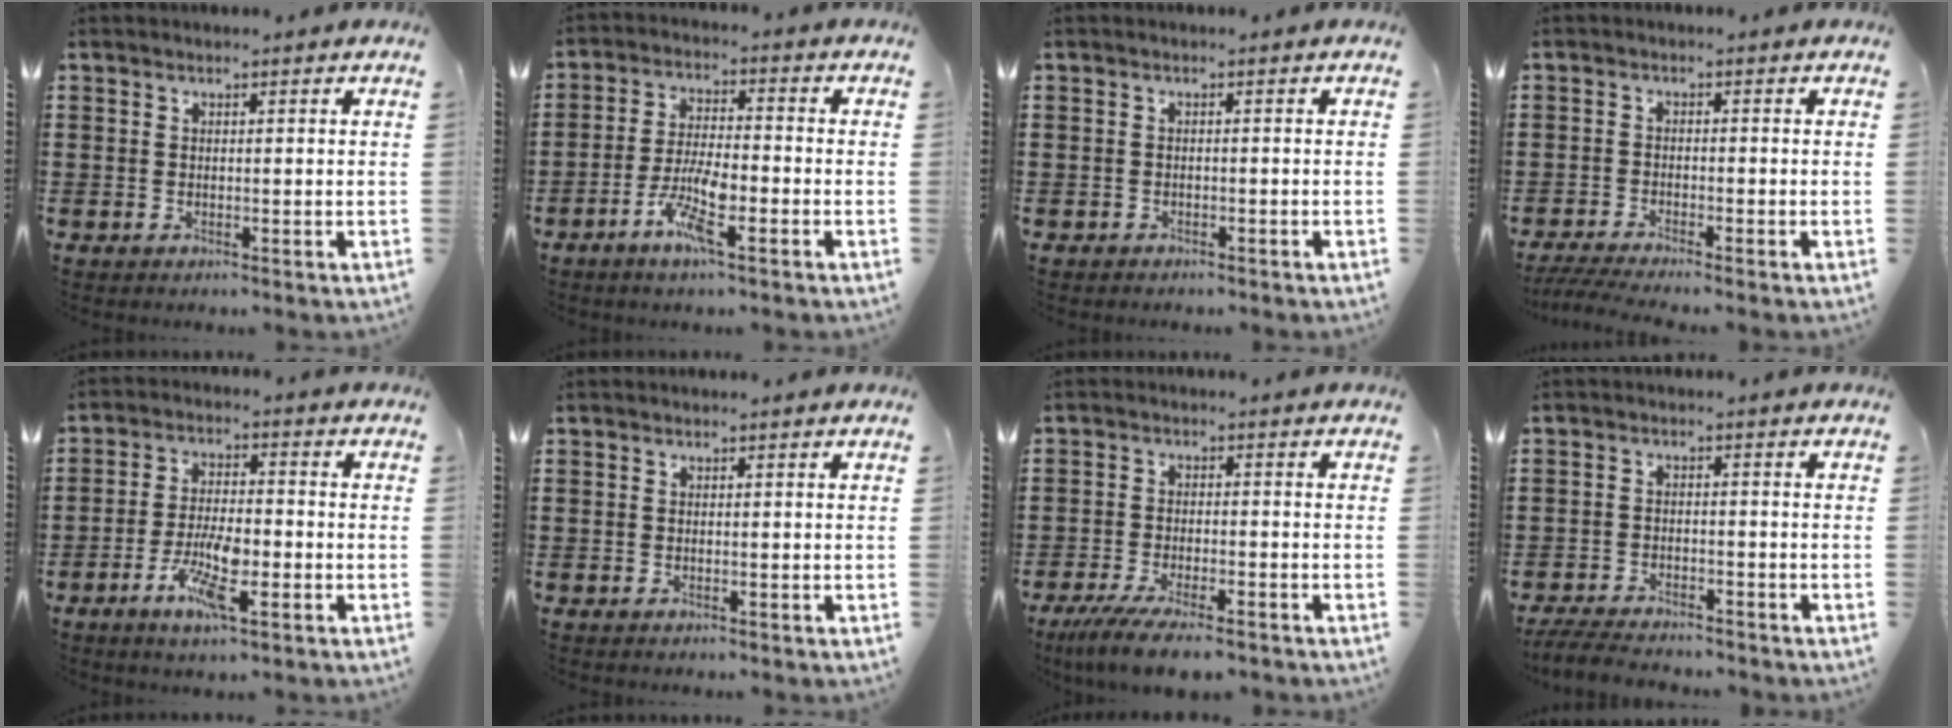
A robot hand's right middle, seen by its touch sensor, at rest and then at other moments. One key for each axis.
{"total": 7.4, "fx": -3.5, "fy": 1.9, "fz": 6.3, "tx": -0.134, "ty": -0.007, "tz": -0.067}
{"total": 0.6, "fx": -0.6, "fy": 0.2, "fz": -0.1, "tx": 0.001, "ty": 0.001, "tz": -0.013}
{"total": 2.5, "fx": -2.1, "fy": -0.1, "fz": 1.3, "tx": -0.028, "ty": -0.003, "tz": -0.043}
{"total": 7.9, "fx": -3.3, "fy": 2.5, "fz": 6.7, "tx": -0.137, "ty": -0.007, "tz": -0.064}
{"total": 0.0}
{"total": 5.2, "fx": -4.3, "fy": 0.4, "fz": 2.9, "tx": -0.066, "ty": -0.017, "tz": -0.083}
{"total": 4.0, "fx": -3.8, "fy": 0.4, "fz": 1.1, "tx": -0.031, "ty": -0.005, "tz": -0.081}